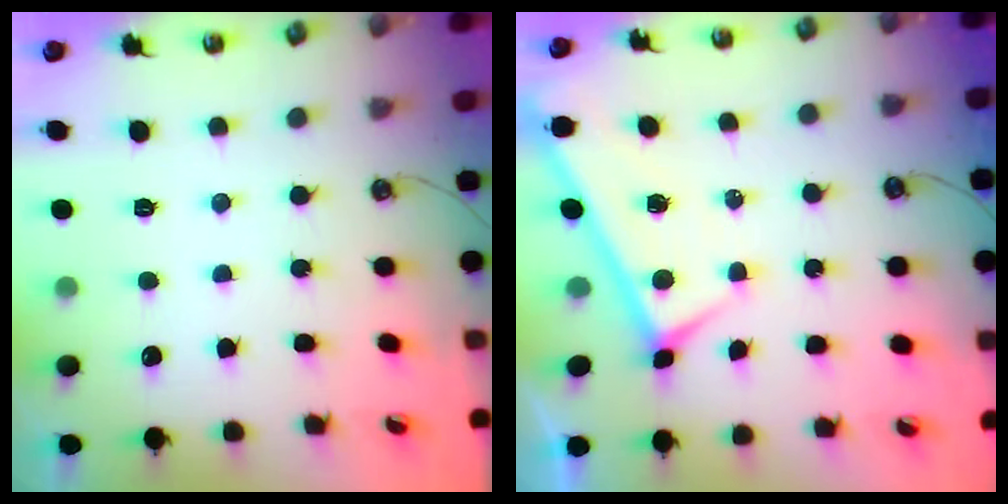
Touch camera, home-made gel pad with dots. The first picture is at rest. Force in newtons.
{"total": 0.0}